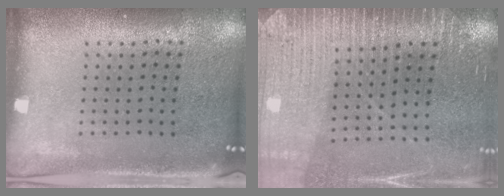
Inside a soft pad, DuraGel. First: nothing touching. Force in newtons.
{"total": 3.2, "press": 3.2, "slide": 0.2}